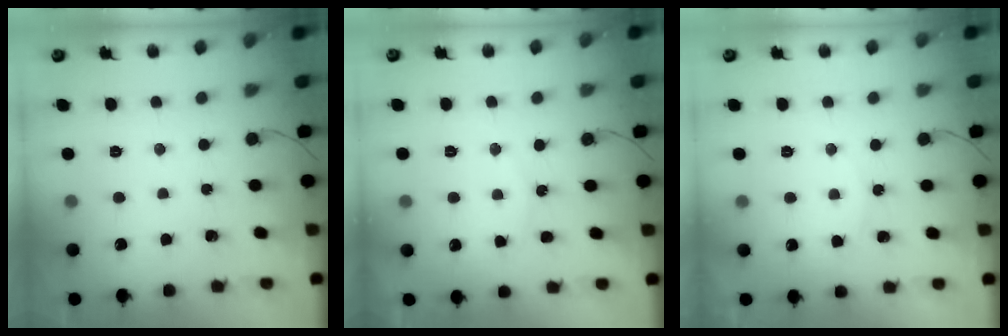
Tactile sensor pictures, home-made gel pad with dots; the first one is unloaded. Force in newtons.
{"total": 7.3, "press": 7.3, "slide": 0.4}
{"total": 4.2, "press": 4.1, "slide": 0.5}